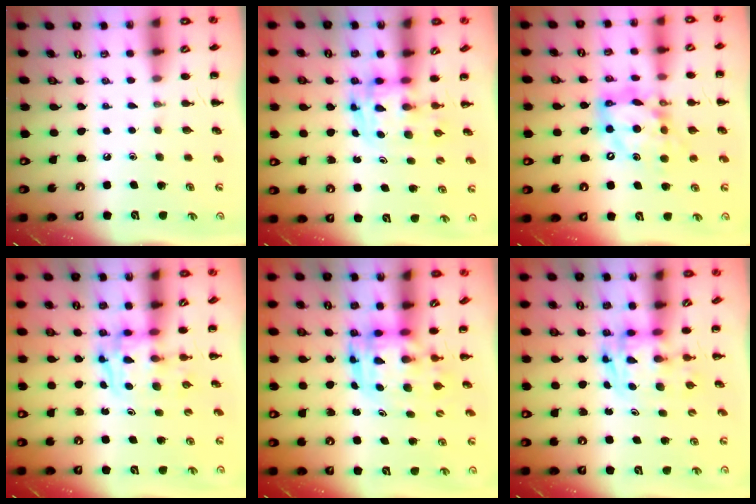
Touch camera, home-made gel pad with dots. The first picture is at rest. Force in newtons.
{"total": 3.4, "press": 3.4, "slide": 0.6}
{"total": 12.7, "press": 12.0, "slide": 4.0}
{"total": 3.4, "press": 3.3, "slide": 0.6}
{"total": 3.8, "press": 3.7, "slide": 0.8}
{"total": 2.8, "press": 2.7, "slide": 0.5}